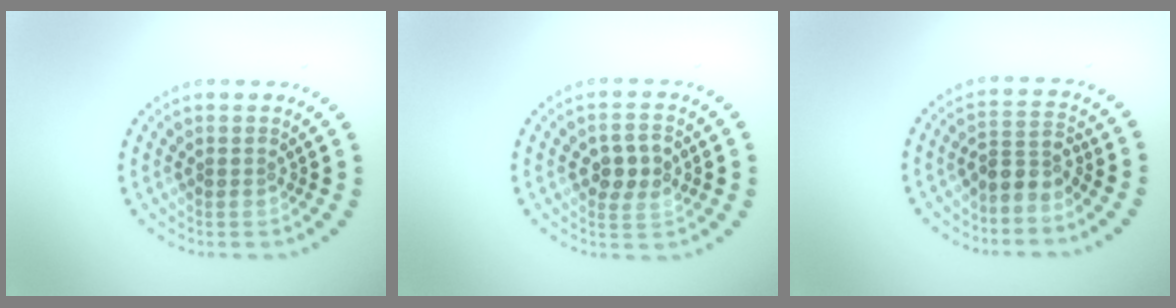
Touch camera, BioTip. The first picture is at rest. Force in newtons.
{"total": 3.0, "press": 3.0, "slide": 0.2}
{"total": 2.5, "press": 1.9, "slide": 1.6}